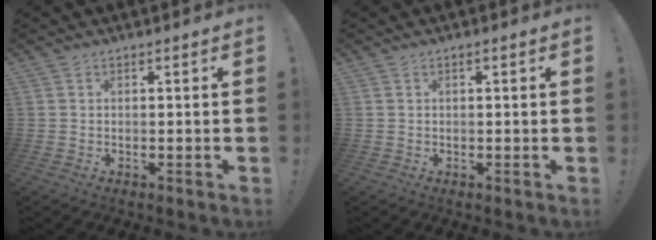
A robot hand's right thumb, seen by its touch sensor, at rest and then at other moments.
{"total": 0.8, "force": [0.1, 0.0, 0.8], "torque": [-0.008, -0.003, -0.002]}